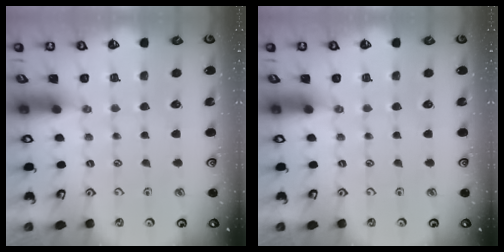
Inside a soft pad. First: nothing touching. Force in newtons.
{"total": 0.0}